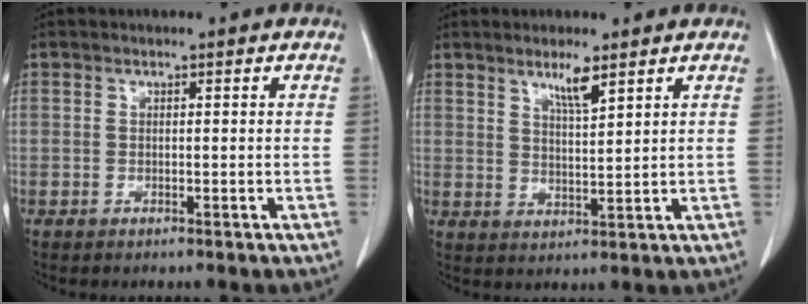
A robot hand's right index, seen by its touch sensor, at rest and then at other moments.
{"total": 4.5, "force": [3.0, 0.5, 3.3], "torque": [-0.061, -0.006, 0.056]}